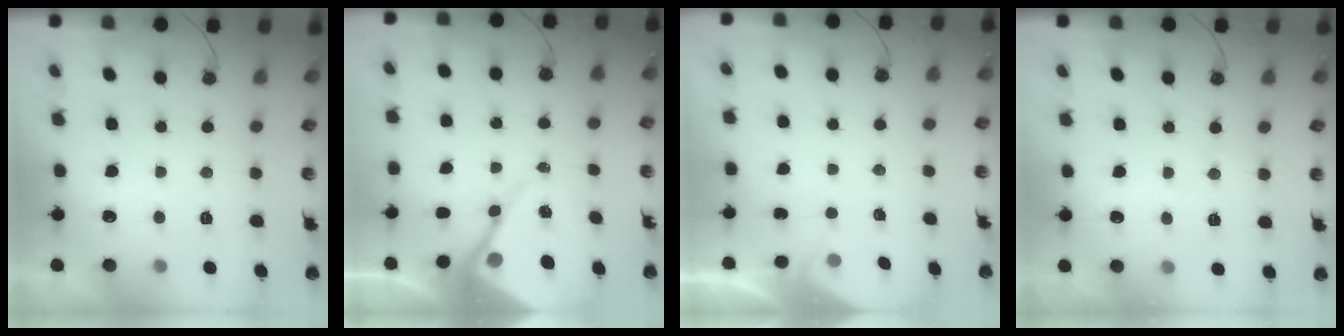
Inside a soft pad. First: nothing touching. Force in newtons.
{"total": 9.5, "press": 9.5, "slide": 1.0}
{"total": 2.2, "press": 2.2, "slide": 0.4}
{"total": 3.6, "press": 3.5, "slide": 0.6}